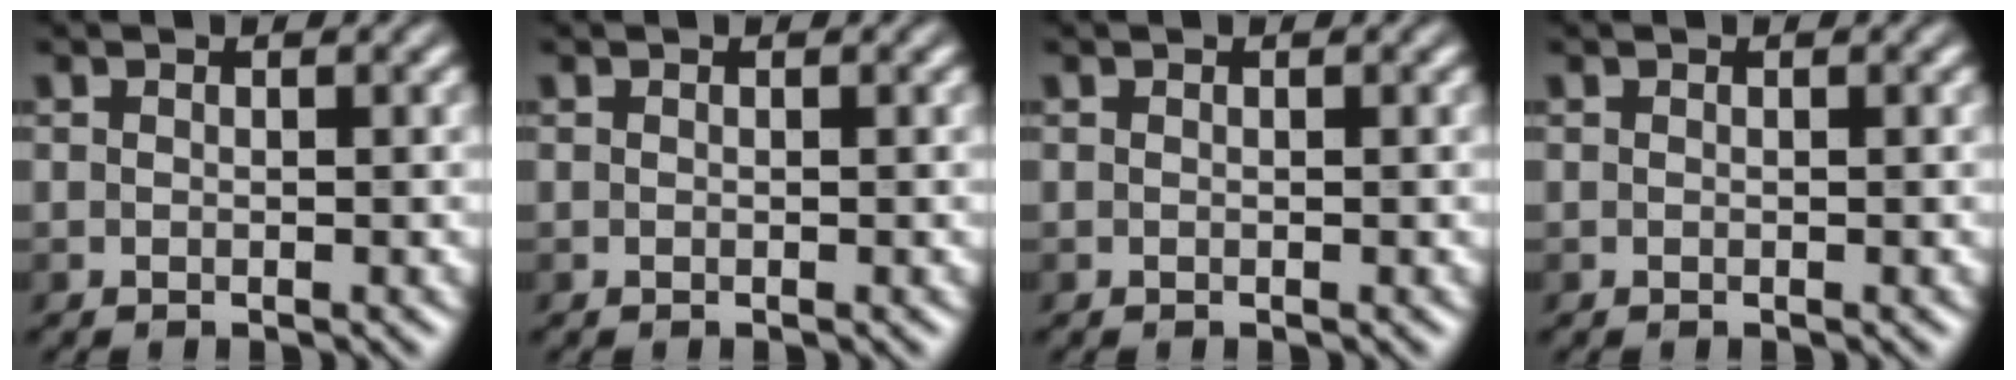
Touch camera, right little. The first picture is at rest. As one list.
[{"total": 0.0}, {"total": 0.0}, {"total": 0.0}]